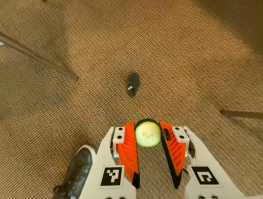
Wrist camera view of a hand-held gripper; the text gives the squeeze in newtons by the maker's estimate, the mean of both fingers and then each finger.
{"total": 7.7, "left": 7.5, "right": 7.9}